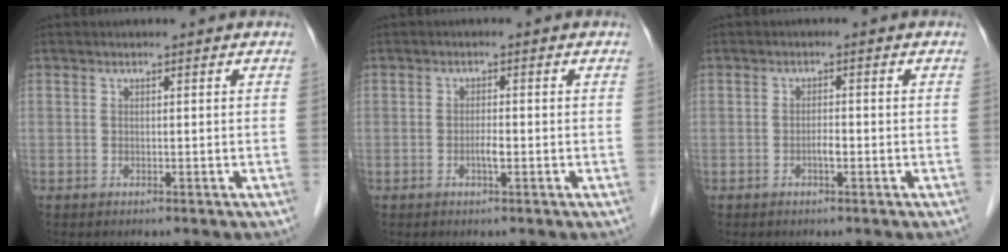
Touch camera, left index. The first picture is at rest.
{"total": 1.6, "force": [-0.6, 0.1, 1.5], "torque": [-0.030, 0.000, -0.011]}
{"total": 1.4, "force": [-0.7, 0.2, 1.2], "torque": [-0.023, 0.002, -0.012]}